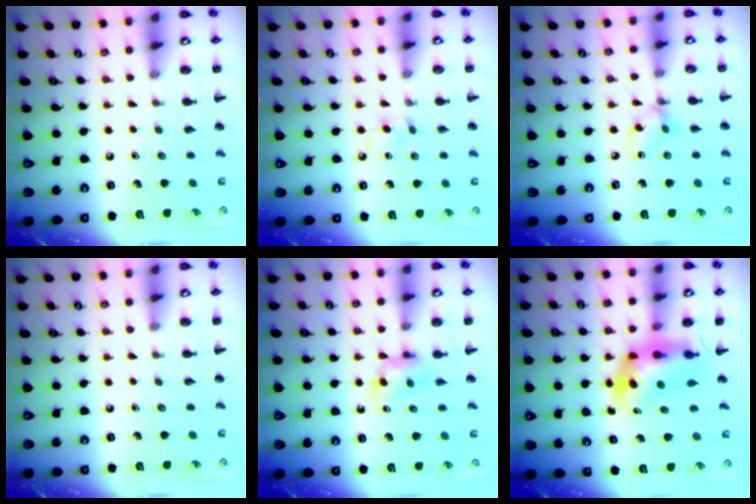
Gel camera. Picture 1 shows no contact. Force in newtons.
{"total": 2.6, "press": 2.4, "slide": 1.1}
{"total": 2.9, "press": 2.9, "slide": 0.3}
{"total": 0.0}
{"total": 3.4, "press": 3.1, "slide": 1.5}
{"total": 5.0, "press": 4.8, "slide": 1.3}